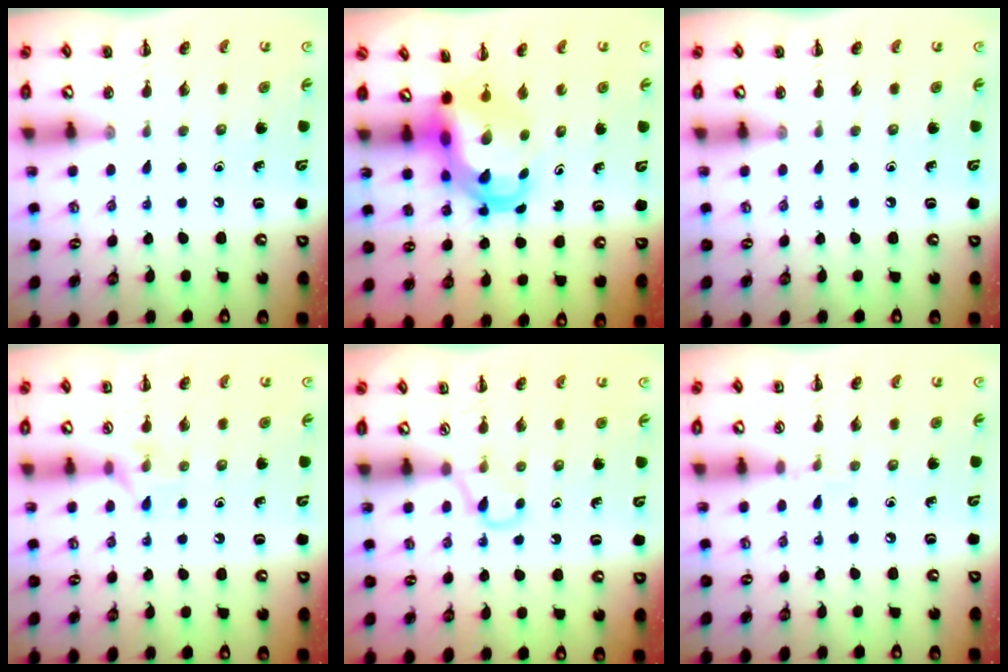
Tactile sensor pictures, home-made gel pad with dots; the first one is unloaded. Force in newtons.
{"total": 5.7, "press": 5.6, "slide": 1.3}
{"total": 0.0}
{"total": 6.1, "press": 6.1, "slide": 0.4}
{"total": 2.7, "press": 2.4, "slide": 1.1}
{"total": 4.3, "press": 4.0, "slide": 1.5}